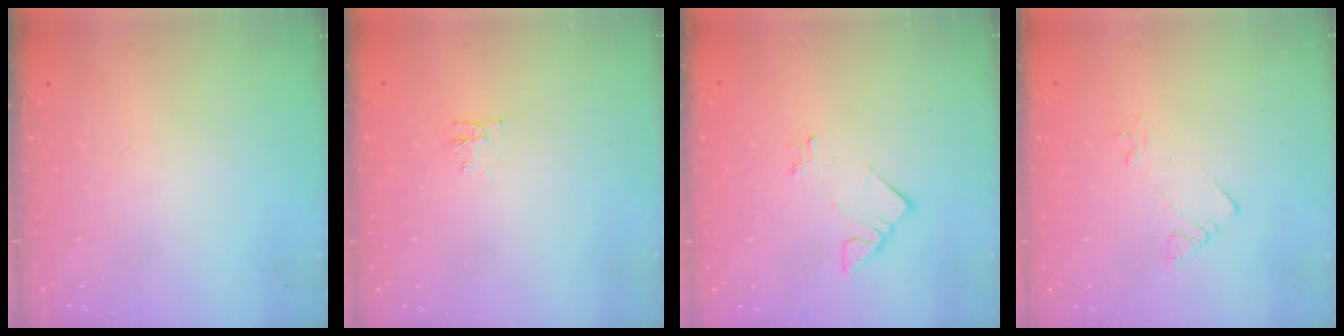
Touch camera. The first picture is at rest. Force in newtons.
{"total": 3.7, "press": 3.6, "slide": 0.6}
{"total": 3.3, "press": 3.3, "slide": 0.1}
{"total": 2.4, "press": 2.4, "slide": 0.4}